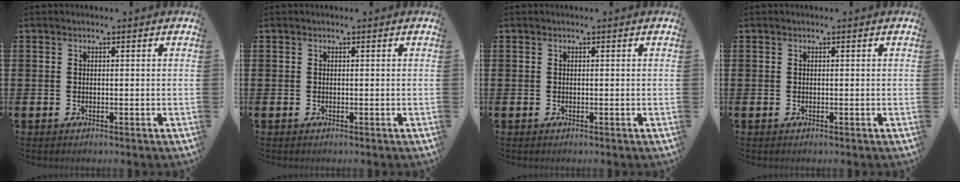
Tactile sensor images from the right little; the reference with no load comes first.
{"total": 0.0}
{"total": 0.0}
{"total": 0.0}